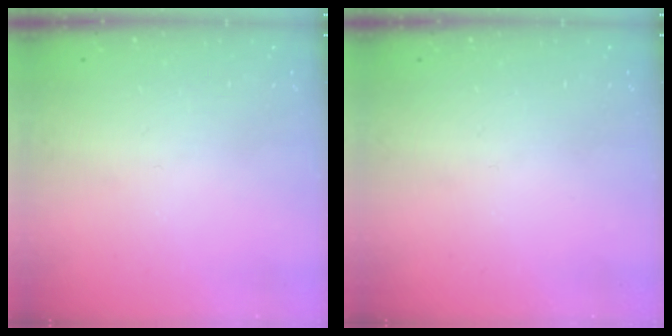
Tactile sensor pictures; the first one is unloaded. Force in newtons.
{"total": 0.0}